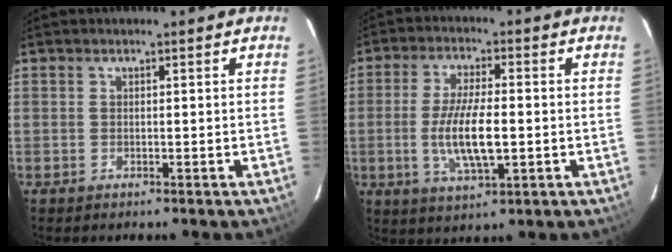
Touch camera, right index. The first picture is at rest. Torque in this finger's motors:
{"motor_torque": [0.85, -0.51, 0.56, 0.17]}